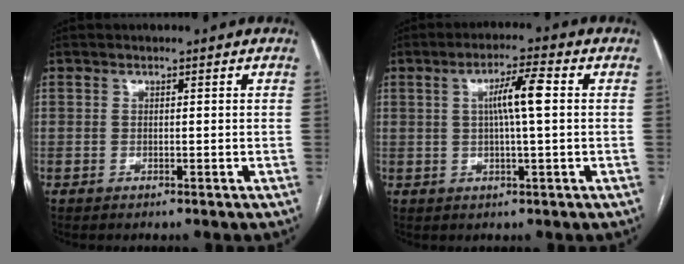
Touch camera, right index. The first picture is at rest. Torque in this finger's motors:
{"motor_torque": [0.85, 0.23, 0.32, 0.10]}